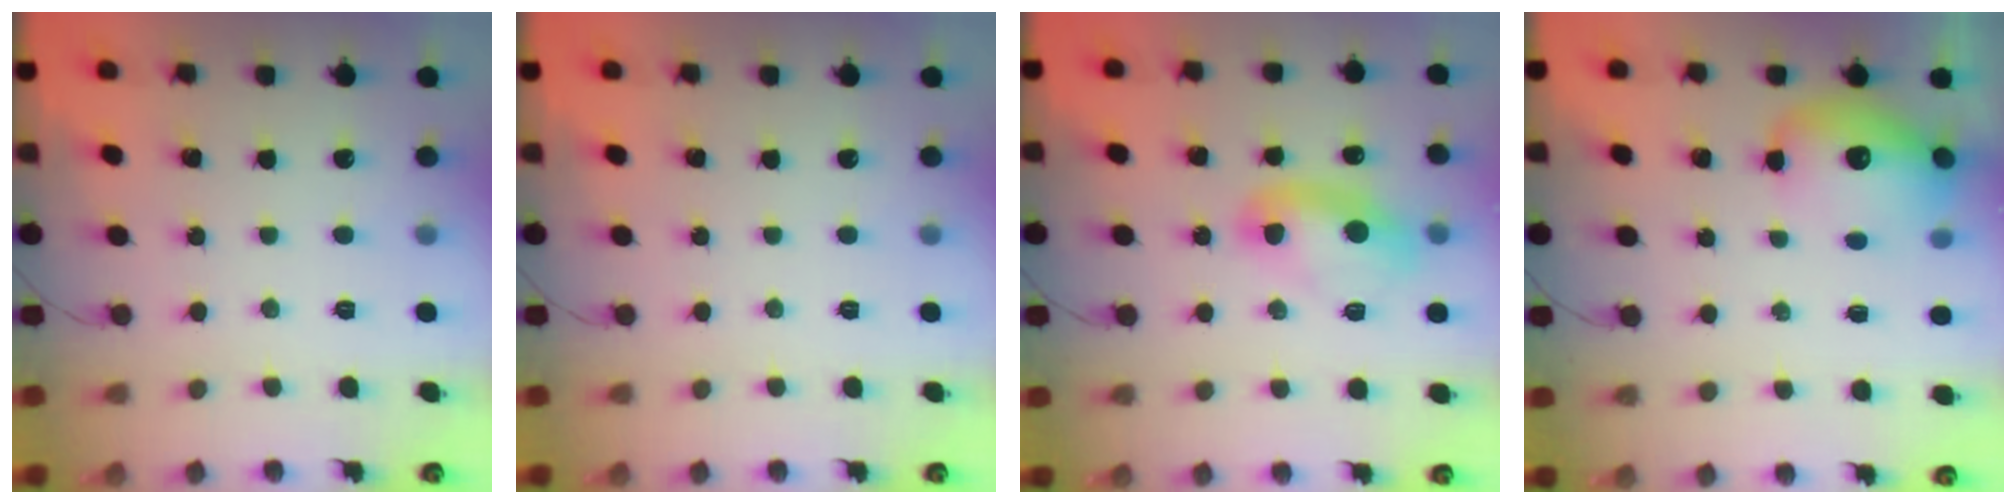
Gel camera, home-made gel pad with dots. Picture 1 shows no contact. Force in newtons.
{"total": 0.0}
{"total": 9.8, "press": 9.7, "slide": 1.3}
{"total": 13.0, "press": 12.6, "slide": 3.0}